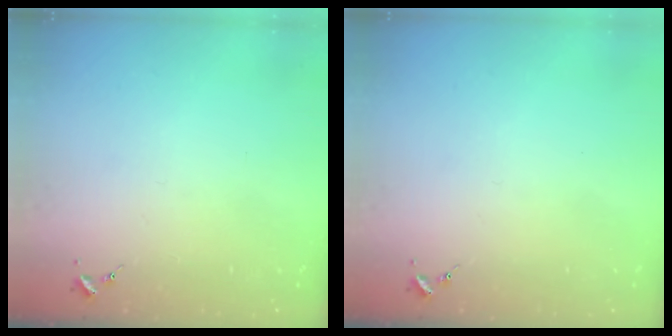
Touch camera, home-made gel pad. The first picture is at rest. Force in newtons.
{"total": 0.0}